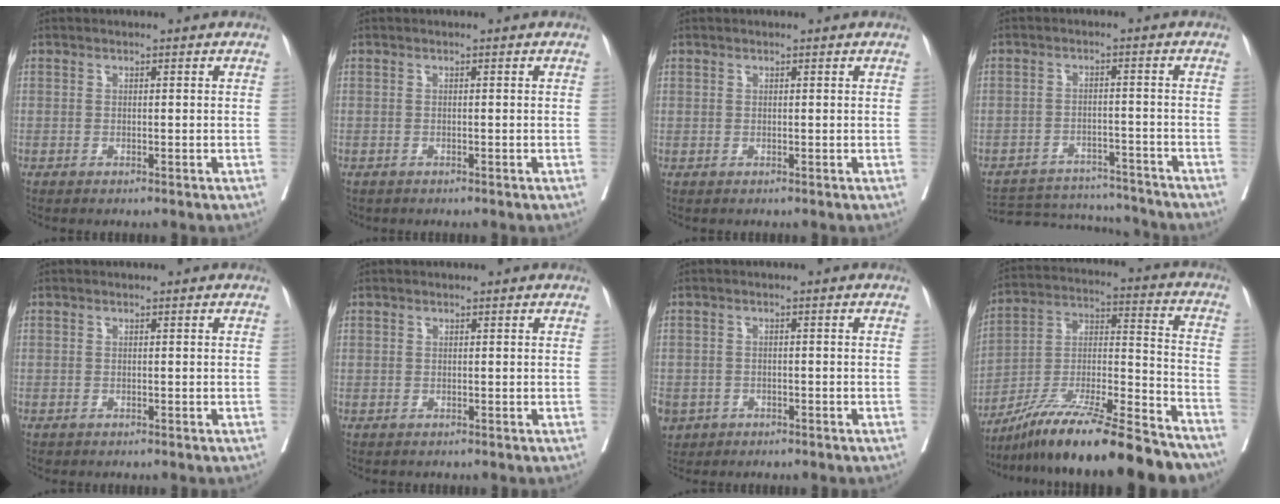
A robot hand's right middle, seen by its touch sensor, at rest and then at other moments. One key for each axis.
{"total": 1.0, "fx": -0.8, "fy": 0.6, "fz": 0.1, "tx": -0.011, "ty": 0.000, "tz": -0.011}
{"total": 0.6, "fx": 0.1, "fy": 0.6, "fz": 0.0, "tx": 0.011, "ty": 0.005, "tz": 0.000}
{"total": 11.8, "fx": -11.5, "fy": 2.4, "fz": 0.9, "tx": -0.013, "ty": 0.013, "tz": -0.161}
{"total": 0.0}
{"total": 0.7, "fx": 0.1, "fy": 0.7, "fz": 0.0, "tx": 0.011, "ty": 0.005, "tz": -0.001}
{"total": 7.1, "fx": -3.5, "fy": 5.7, "fz": 2.3, "tx": -0.070, "ty": -0.002, "tz": -0.049}
{"total": 25.4, "fx": -20.8, "fy": 2.4, "fz": 14.4, "tx": -0.216, "ty": -0.015, "tz": -0.346}